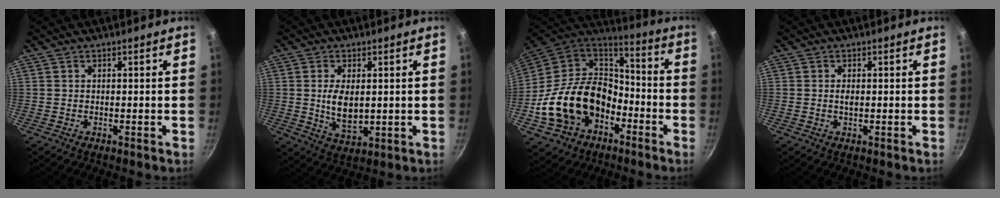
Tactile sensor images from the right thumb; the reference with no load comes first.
{"total": 7.1, "force": [0.6, 3.6, 6.0], "torque": [-0.105, -0.013, 0.021]}
{"total": 22.6, "force": [-7.3, 16.4, 13.6], "torque": [-0.220, 0.055, -0.117]}
{"total": 1.1, "force": [0.1, 0.5, 0.9], "torque": [-0.017, 0.000, 0.001]}